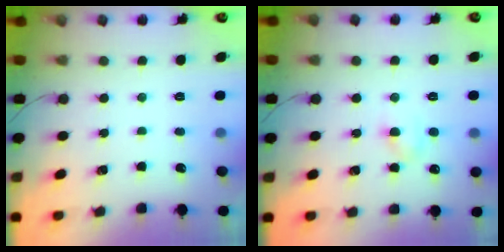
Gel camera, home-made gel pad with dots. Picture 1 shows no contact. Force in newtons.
{"total": 4.0, "press": 3.8, "slide": 1.4}